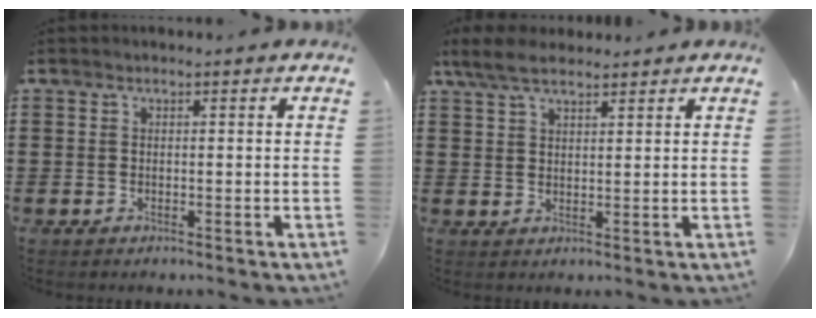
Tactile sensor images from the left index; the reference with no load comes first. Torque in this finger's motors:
{"motor_torque": [2.14, 0.00, 0.50, 0.13]}